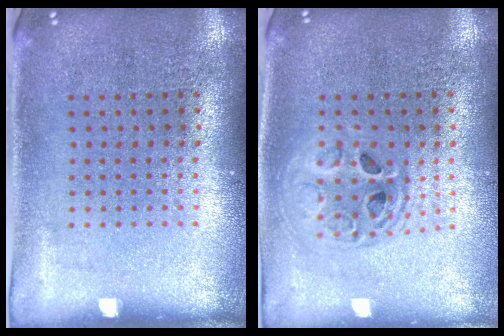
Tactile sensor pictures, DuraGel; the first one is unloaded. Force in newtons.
{"total": 1.6, "press": 1.4, "slide": 0.8}